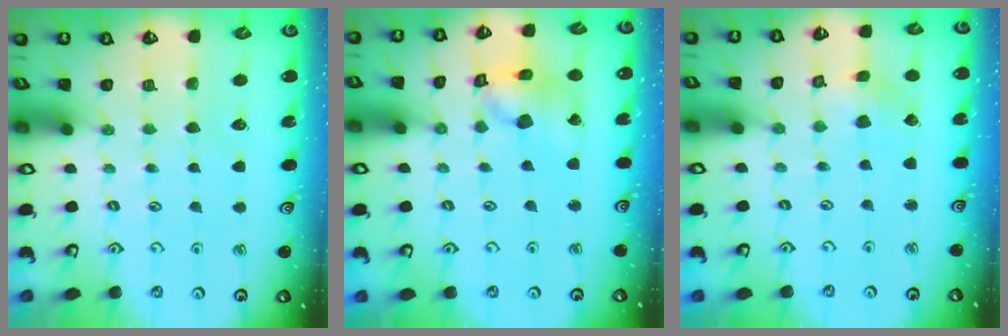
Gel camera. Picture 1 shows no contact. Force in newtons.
{"total": 12.0, "press": 11.8, "slide": 1.7}
{"total": 2.4, "press": 2.4, "slide": 0.2}